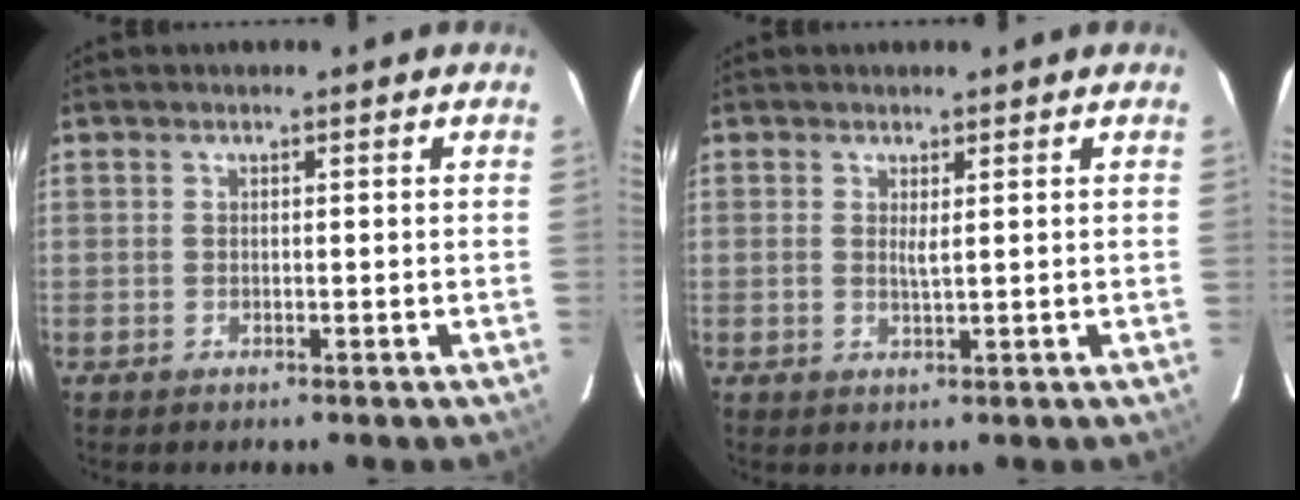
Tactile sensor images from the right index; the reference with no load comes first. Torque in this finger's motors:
{"motor_torque": [-0.13, 0.00, -0.06, 0.02]}